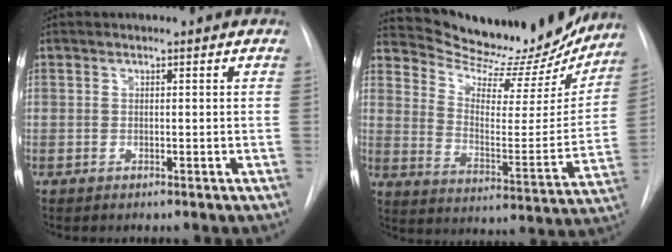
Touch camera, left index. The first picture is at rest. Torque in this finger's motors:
{"motor_torque": [0.79, -1.35, -0.24, 0.00]}